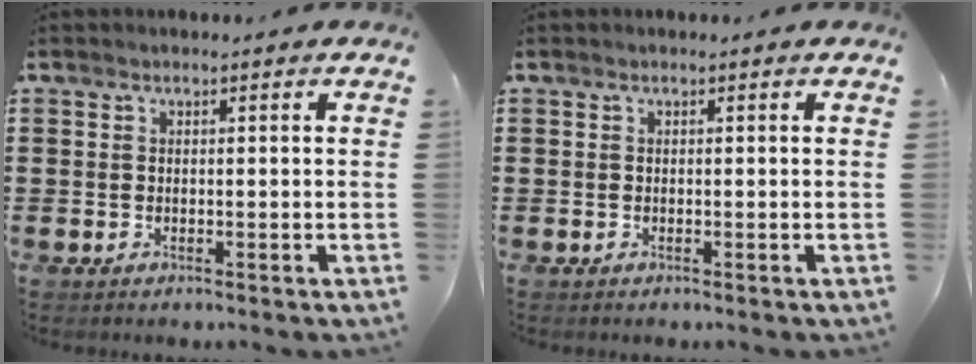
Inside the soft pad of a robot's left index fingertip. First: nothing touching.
{"total": 0.0}